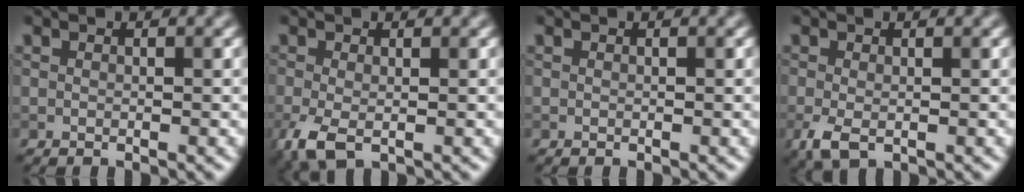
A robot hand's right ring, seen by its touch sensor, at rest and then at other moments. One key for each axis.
{"total": 3.2, "fx": -1.2, "fy": 1.5, "fz": 2.5, "tx": -0.064, "ty": -0.009, "tz": -0.023}
{"total": 0.0}
{"total": 2.4, "fx": -0.8, "fy": 1.2, "fz": 1.9, "tx": -0.045, "ty": -0.009, "tz": -0.016}